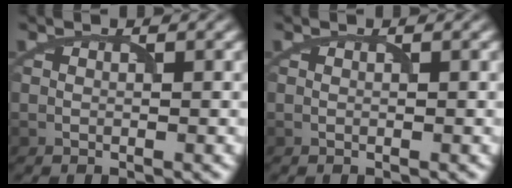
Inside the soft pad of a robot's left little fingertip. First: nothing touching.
{"total": 0.0}